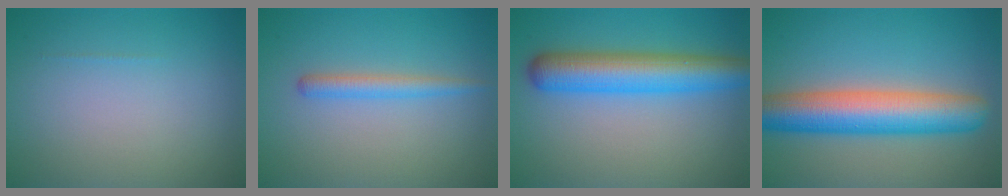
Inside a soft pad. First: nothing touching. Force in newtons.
{"total": 1.9, "press": 1.9, "slide": 0.0}
{"total": 6.8, "press": 6.8, "slide": 0.1}
{"total": 8.6, "press": 8.6, "slide": 0.3}